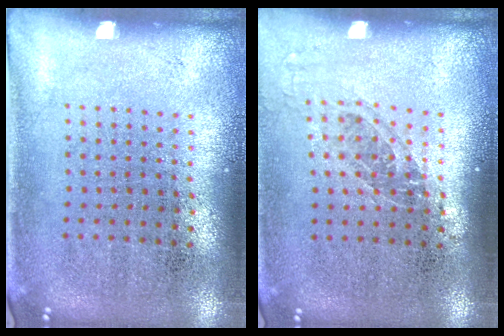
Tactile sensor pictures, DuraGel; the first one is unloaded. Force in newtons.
{"total": 1.2, "press": 1.0, "slide": 0.7}